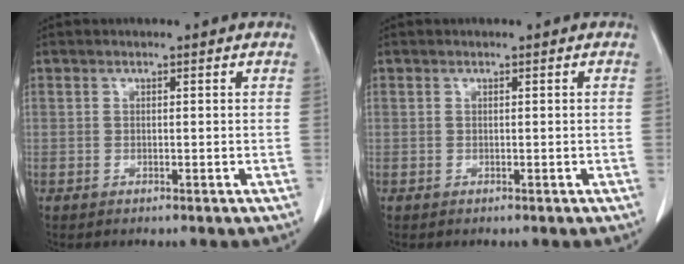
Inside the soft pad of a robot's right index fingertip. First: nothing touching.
{"total": 0.0}